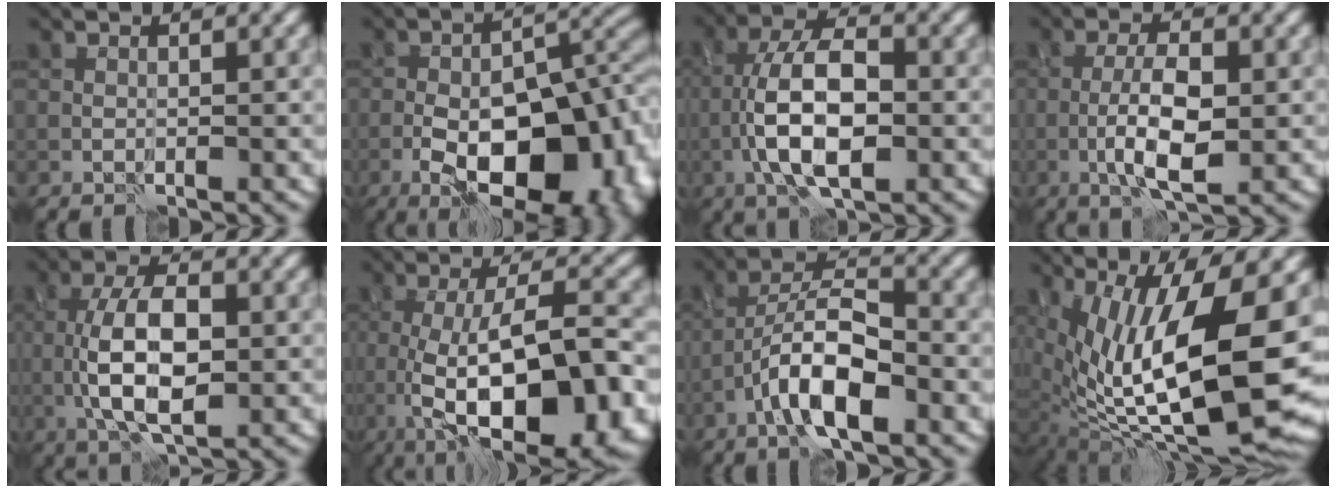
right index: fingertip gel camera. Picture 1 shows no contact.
{"total": 16.3, "force": [-6.1, 7.9, 12.8], "torque": [-0.149, 0.004, -0.097]}
{"total": 8.5, "force": [-2.0, 3.8, 7.4], "torque": [-0.141, 0.013, -0.040]}
{"total": 5.6, "force": [-1.2, 2.0, 5.1], "torque": [-0.098, 0.002, -0.026]}
{"total": 8.0, "force": [-0.3, 3.9, 7.0], "torque": [-0.138, 0.002, -0.005]}
{"total": 13.9, "force": [-3.0, 5.2, 12.5], "torque": [-0.171, -0.005, -0.044]}
{"total": 7.1, "force": [-3.2, 2.5, 5.8], "torque": [-0.095, 0.016, -0.062]}
{"total": 16.0, "force": [0.2, 5.9, 14.9], "torque": [-0.255, -0.012, 0.011]}